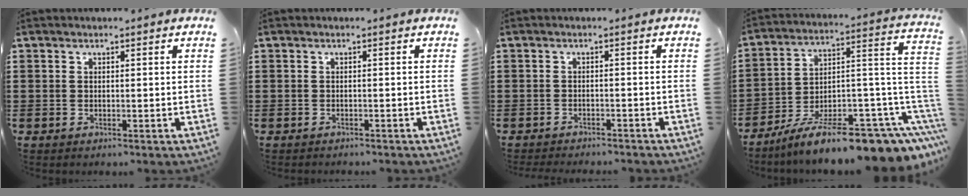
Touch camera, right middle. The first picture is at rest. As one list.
[{"total": 0.5, "force": [-0.5, 0.0, 0.0], "torque": [-0.002, -0.001, -0.011]}, {"total": 1.6, "force": [-1.6, 0.0, 0.0], "torque": [-0.005, -0.001, -0.033]}, {"total": 11.0, "force": [-7.5, 2.1, 7.7], "torque": [-0.119, 0.008, -0.124]}]